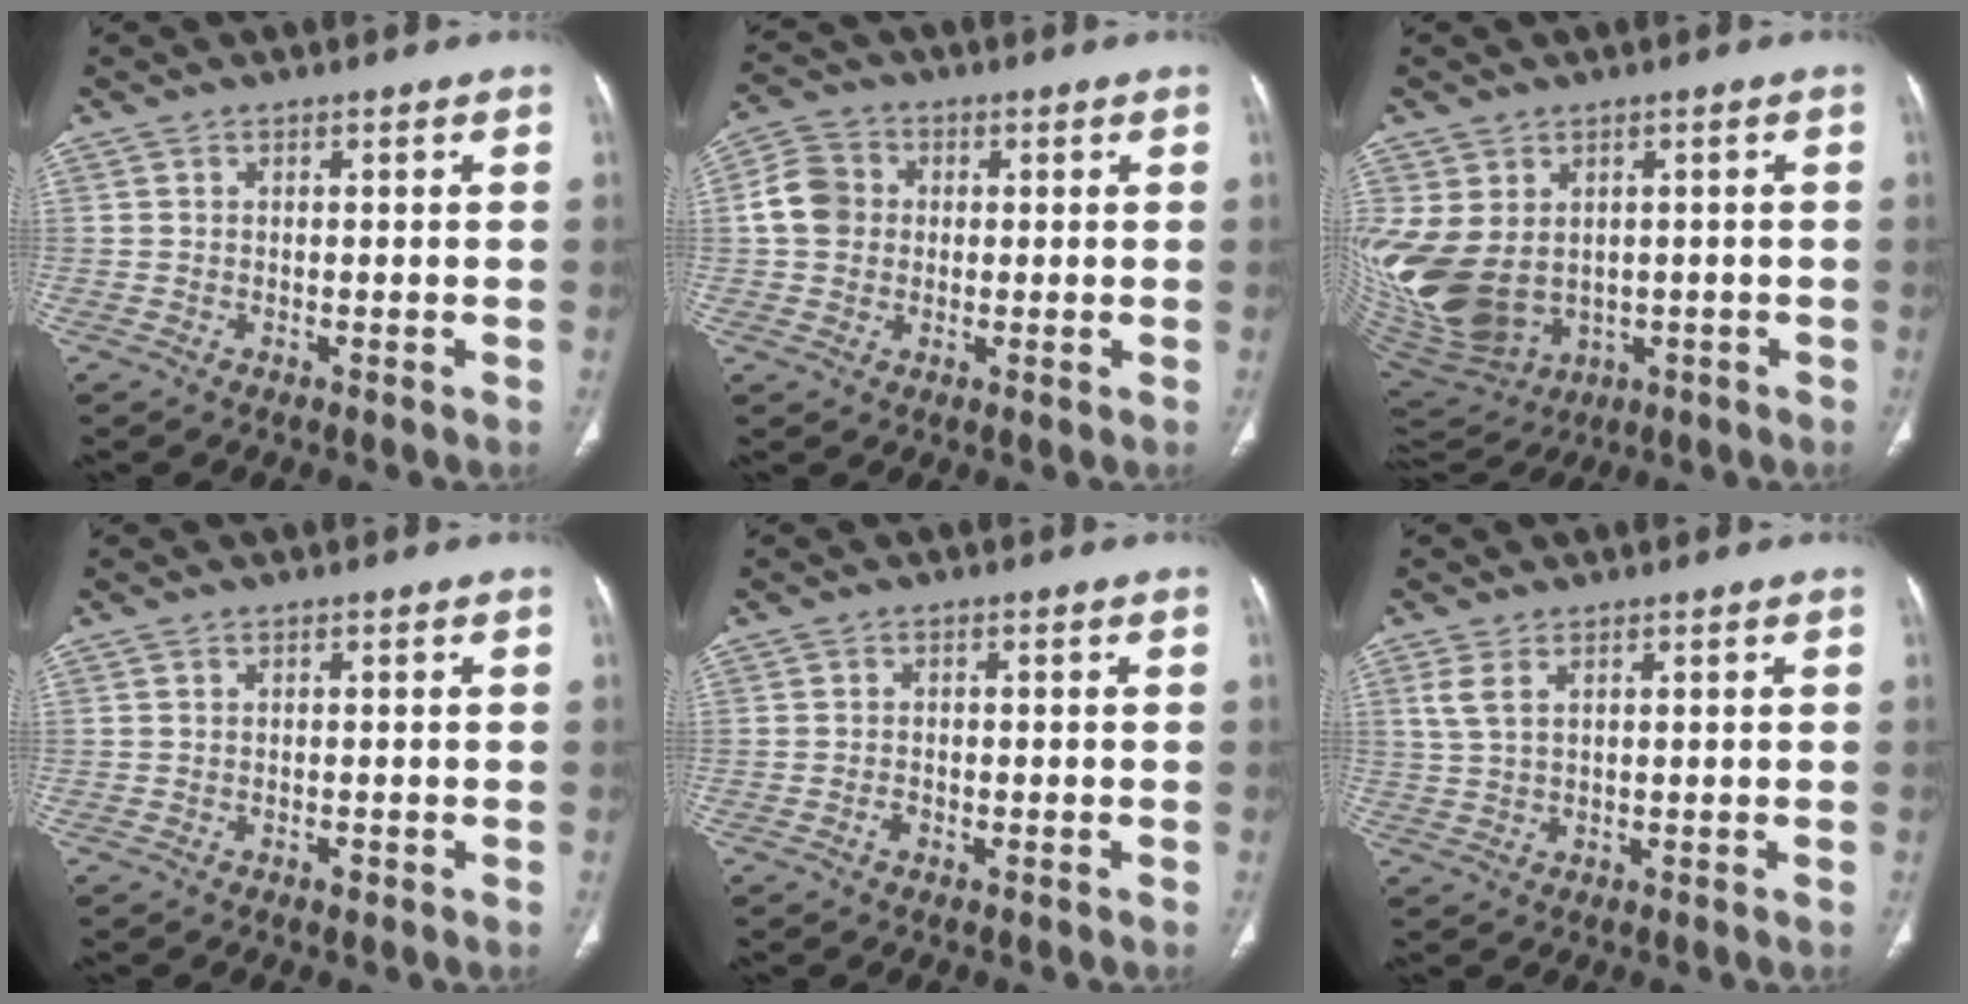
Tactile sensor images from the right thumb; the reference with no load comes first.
{"total": 7.0, "force": [0.5, 6.1, 3.4], "torque": [-0.054, 0.015, 0.000]}
{"total": 17.6, "force": [-0.9, 13.6, 11.2], "torque": [-0.254, -0.007, 0.026]}
{"total": 0.8, "force": [-0.5, 0.4, 0.5], "torque": [-0.007, 0.000, -0.007]}
{"total": 1.2, "force": [-0.7, 0.7, 0.6], "torque": [-0.012, 0.005, -0.013]}
{"total": 3.1, "force": [1.4, 1.4, 2.4], "torque": [-0.059, 0.007, 0.036]}